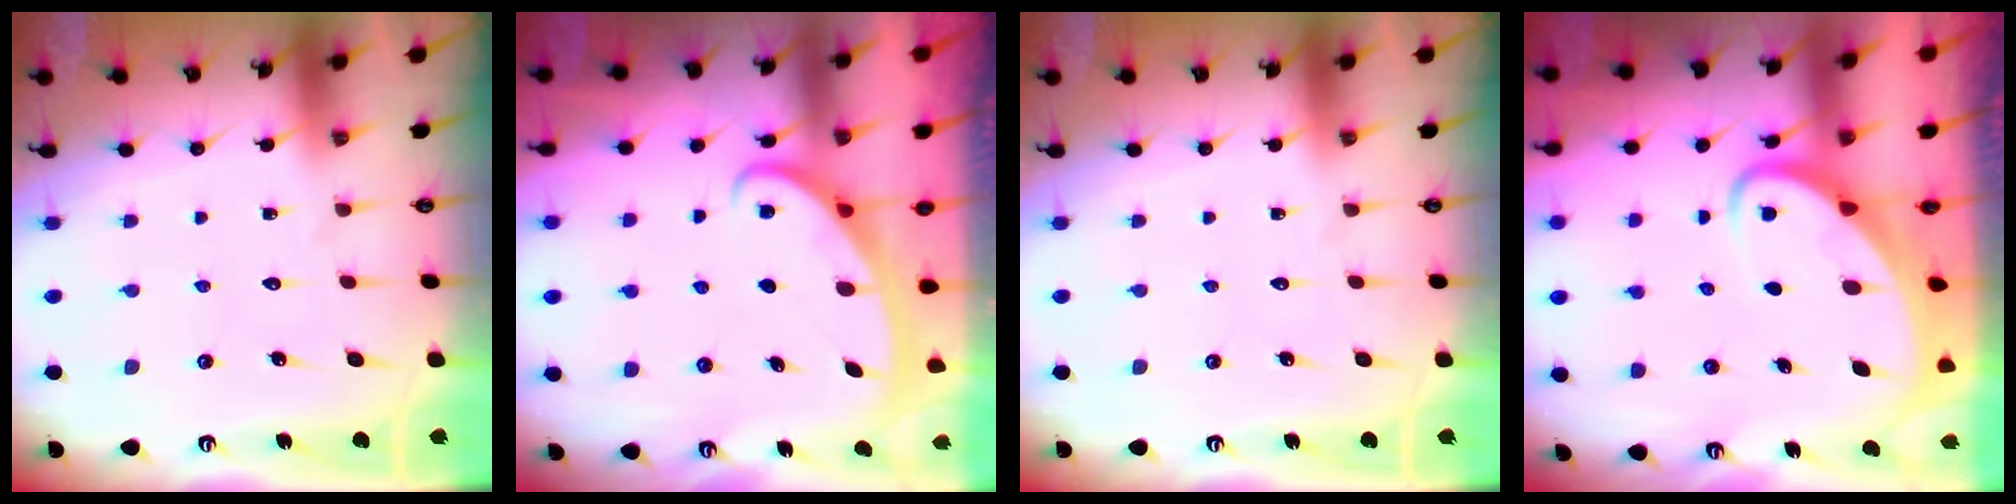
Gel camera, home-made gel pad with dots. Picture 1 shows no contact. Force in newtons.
{"total": 2.7, "press": 2.6, "slide": 0.4}
{"total": 0.0}
{"total": 3.5, "press": 3.5, "slide": 0.5}